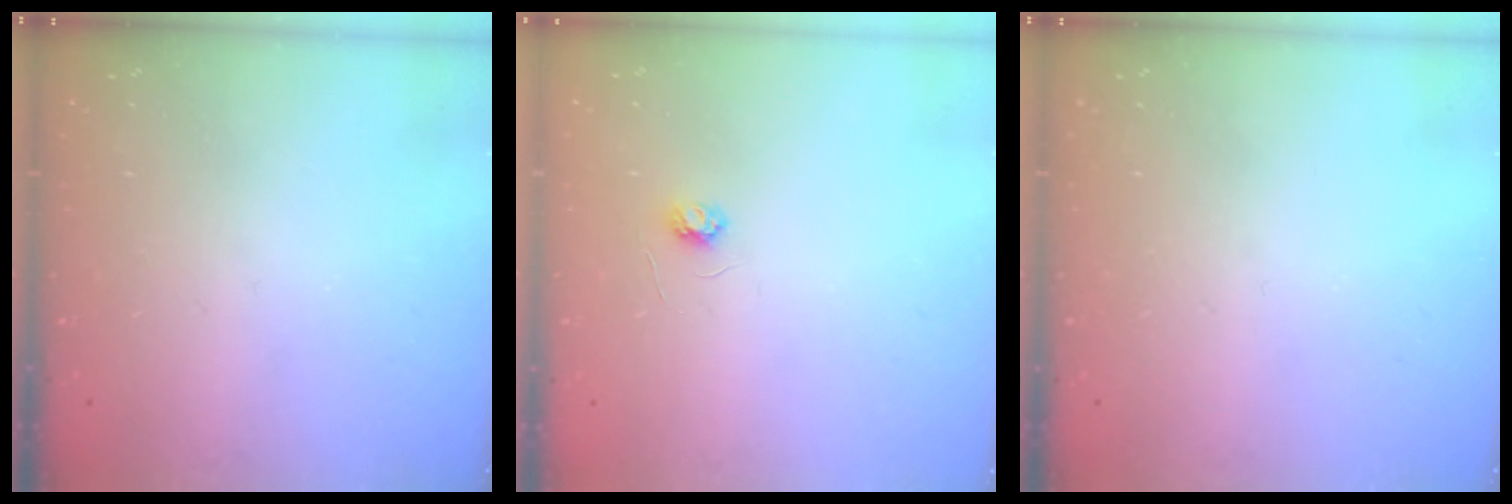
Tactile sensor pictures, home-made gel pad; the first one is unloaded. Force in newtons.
{"total": 3.1, "press": 3.1, "slide": 0.3}
{"total": 0.0}